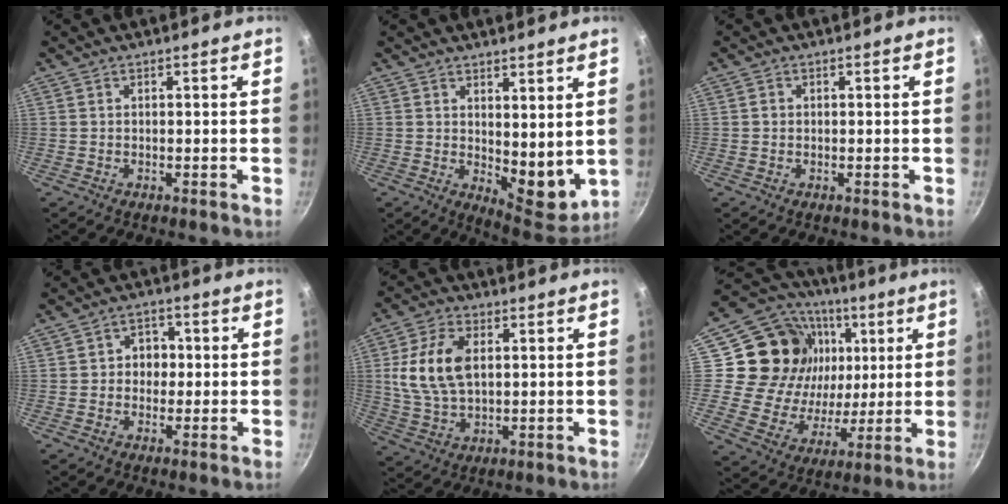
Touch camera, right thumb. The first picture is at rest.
{"total": 9.5, "force": [2.7, 4.6, 7.9], "torque": [-0.083, -0.042, 0.048]}
{"total": 0.9, "force": [0.1, 0.8, 0.3], "torque": [-0.004, 0.004, 0.000]}
{"total": 4.6, "force": [0.0, 4.0, 2.3], "torque": [0.000, 0.008, -0.006]}
{"total": 12.1, "force": [2.2, 7.3, 9.4], "torque": [-0.174, -0.001, 0.042]}
{"total": 22.5, "force": [5.8, 18.5, 11.4], "torque": [-0.184, 0.003, 0.107]}